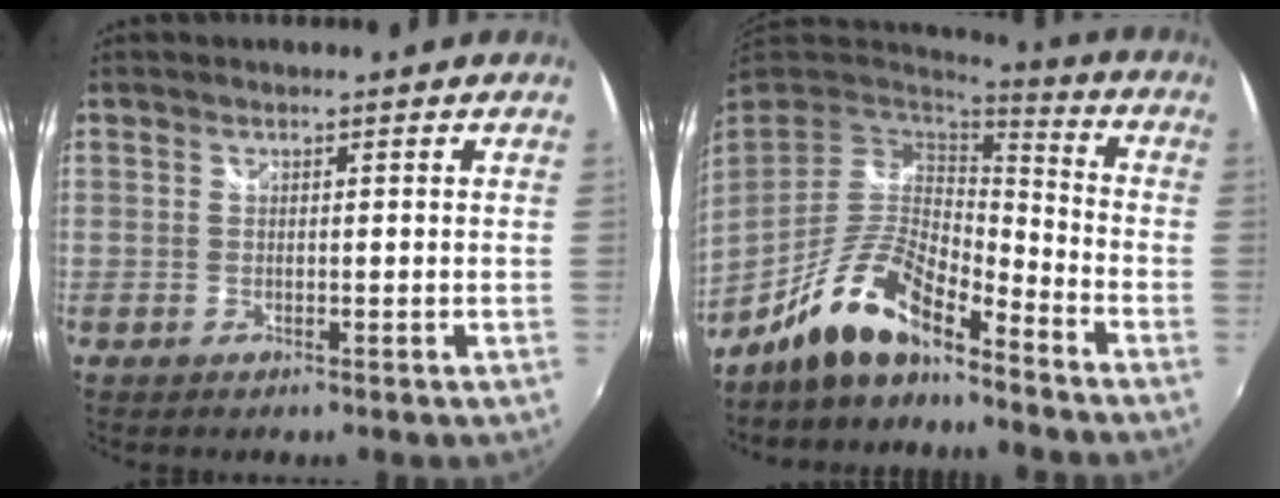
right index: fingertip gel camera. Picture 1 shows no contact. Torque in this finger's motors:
{"motor_torque": [1.03, -1.10, 0.75, 0.19]}